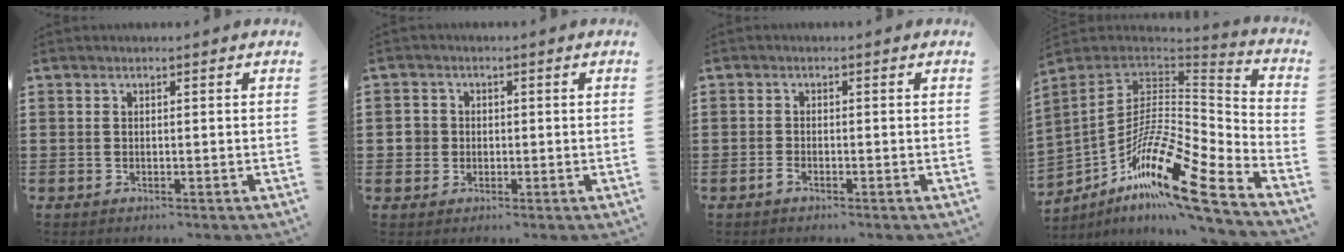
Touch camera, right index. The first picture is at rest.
{"total": 2.4, "force": [-0.1, 2.3, 0.5], "torque": [-0.019, 0.008, -0.005]}
{"total": 1.2, "force": [-0.9, 0.4, 0.6], "torque": [-0.022, -0.007, -0.018]}
{"total": 16.4, "force": [-10.4, 3.9, 12.1], "torque": [-0.232, -0.004, -0.198]}